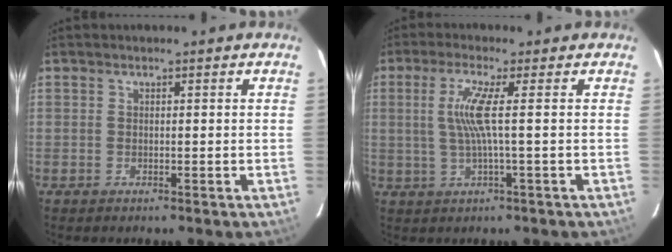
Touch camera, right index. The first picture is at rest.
{"total": 5.6, "force": [0.5, -1.0, 5.5], "torque": [-0.108, -0.003, 0.015]}